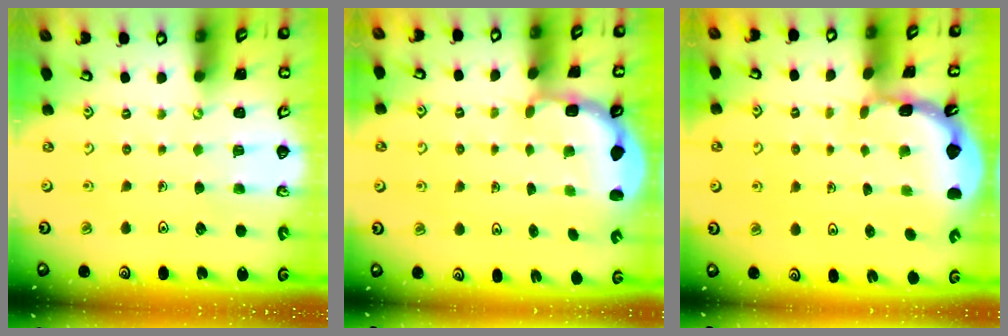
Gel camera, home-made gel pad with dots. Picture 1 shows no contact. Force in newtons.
{"total": 2.9, "press": 2.5, "slide": 1.4}
{"total": 1.7, "press": 1.6, "slide": 0.1}